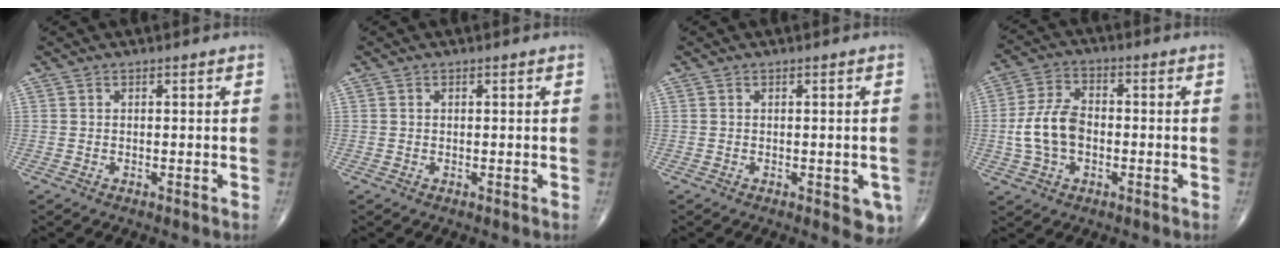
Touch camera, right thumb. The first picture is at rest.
{"total": 0.0}
{"total": 3.9, "force": [-1.3, 1.7, 3.2], "torque": [-0.013, -0.003, -0.014]}
{"total": 9.5, "force": [-1.3, 6.1, 7.2], "torque": [-0.138, 0.021, -0.028]}